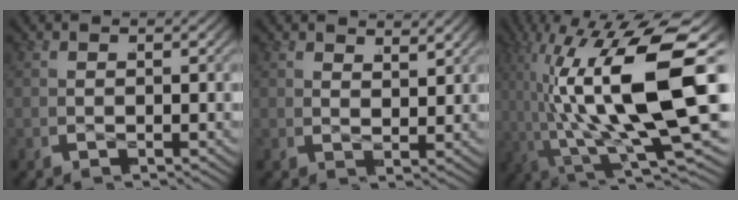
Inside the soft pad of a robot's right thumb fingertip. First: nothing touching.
{"total": 1.5, "force": [1.4, -0.2, 0.4], "torque": [0.001, 0.003, 0.021]}
{"total": 17.4, "force": [-1.6, 7.3, 15.7], "torque": [-0.295, -0.019, -0.011]}